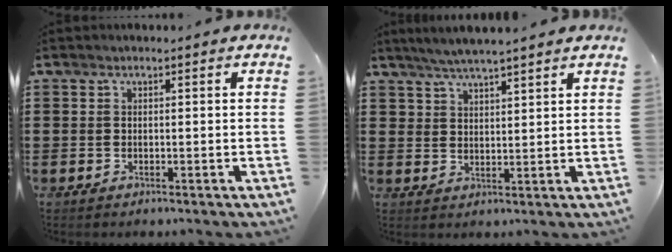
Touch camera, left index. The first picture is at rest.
{"total": 3.7, "force": [3.5, 0.1, 1.1], "torque": [-0.031, -0.007, 0.065]}